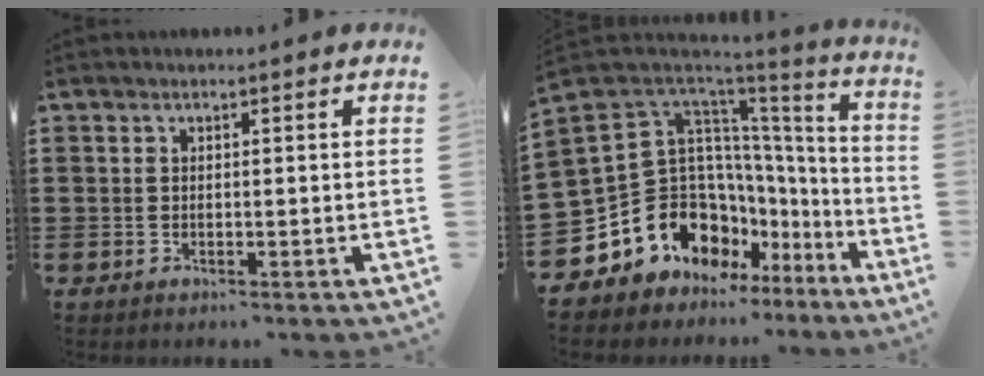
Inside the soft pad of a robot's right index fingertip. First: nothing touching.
{"total": 14.2, "force": [-4.4, 11.5, 7.0], "torque": [-0.187, -0.016, -0.065]}